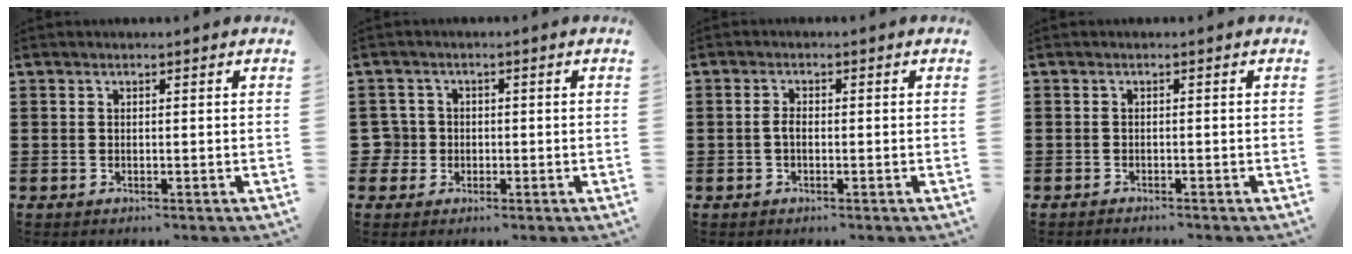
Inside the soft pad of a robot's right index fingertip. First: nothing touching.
{"total": 3.2, "force": [-0.5, 3.1, 0.6], "torque": [-0.040, 0.001, -0.018]}
{"total": 1.5, "force": [-0.4, 0.7, 1.3], "torque": [-0.033, -0.002, -0.010]}
{"total": 0.8, "force": [-0.8, 0.0, -0.1], "torque": [-0.001, 0.002, -0.018]}